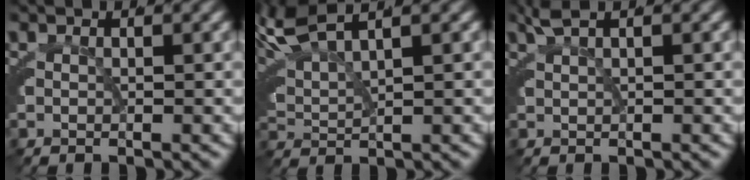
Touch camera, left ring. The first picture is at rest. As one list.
[{"total": 6.2, "force": [4.0, 3.1, 3.6], "torque": [-0.092, 0.006, 0.064]}, {"total": 2.2, "force": [1.7, 0.1, 1.3], "torque": [-0.017, 0.014, 0.028]}]